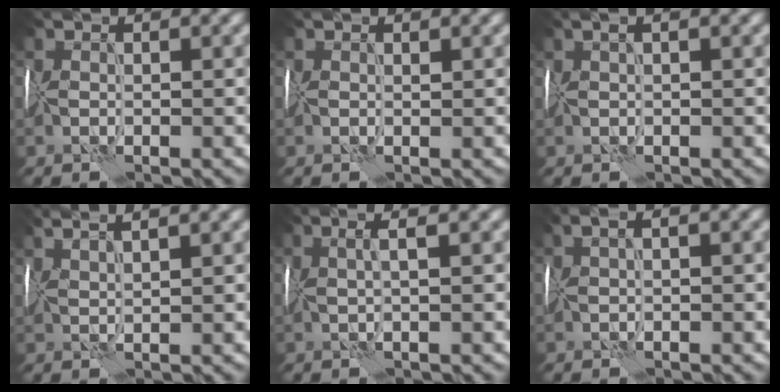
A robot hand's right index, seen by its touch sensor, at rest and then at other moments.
{"total": 0.6, "force": [0.5, 0.3, 0.3], "torque": [0.000, 0.003, 0.008]}
{"total": 1.5, "force": [0.8, 0.0, 1.3], "torque": [-0.022, 0.011, 0.013]}
{"total": 4.3, "force": [3.2, 1.0, 2.7], "torque": [-0.039, 0.030, 0.034]}
{"total": 2.3, "force": [1.1, 0.1, 2.0], "torque": [-0.027, 0.010, 0.010]}
{"total": 2.1, "force": [0.8, 0.4, 1.9], "torque": [-0.034, 0.017, 0.009]}